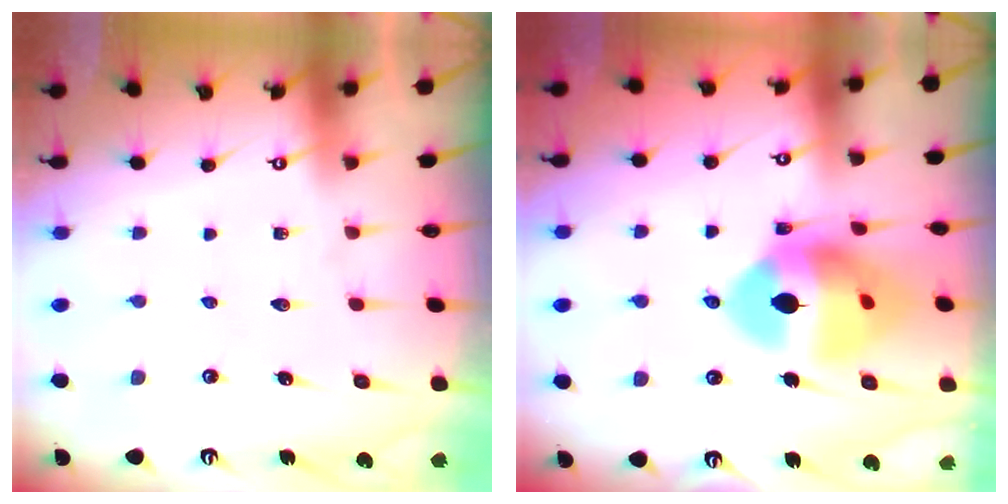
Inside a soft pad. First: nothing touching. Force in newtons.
{"total": 14.8, "press": 13.7, "slide": 5.5}